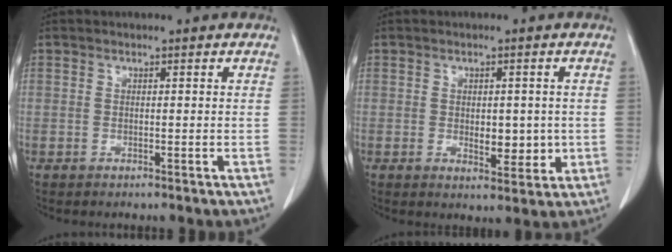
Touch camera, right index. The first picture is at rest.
{"total": 4.8, "force": [-0.5, 2.4, 4.1], "torque": [-0.051, -0.005, 0.000]}